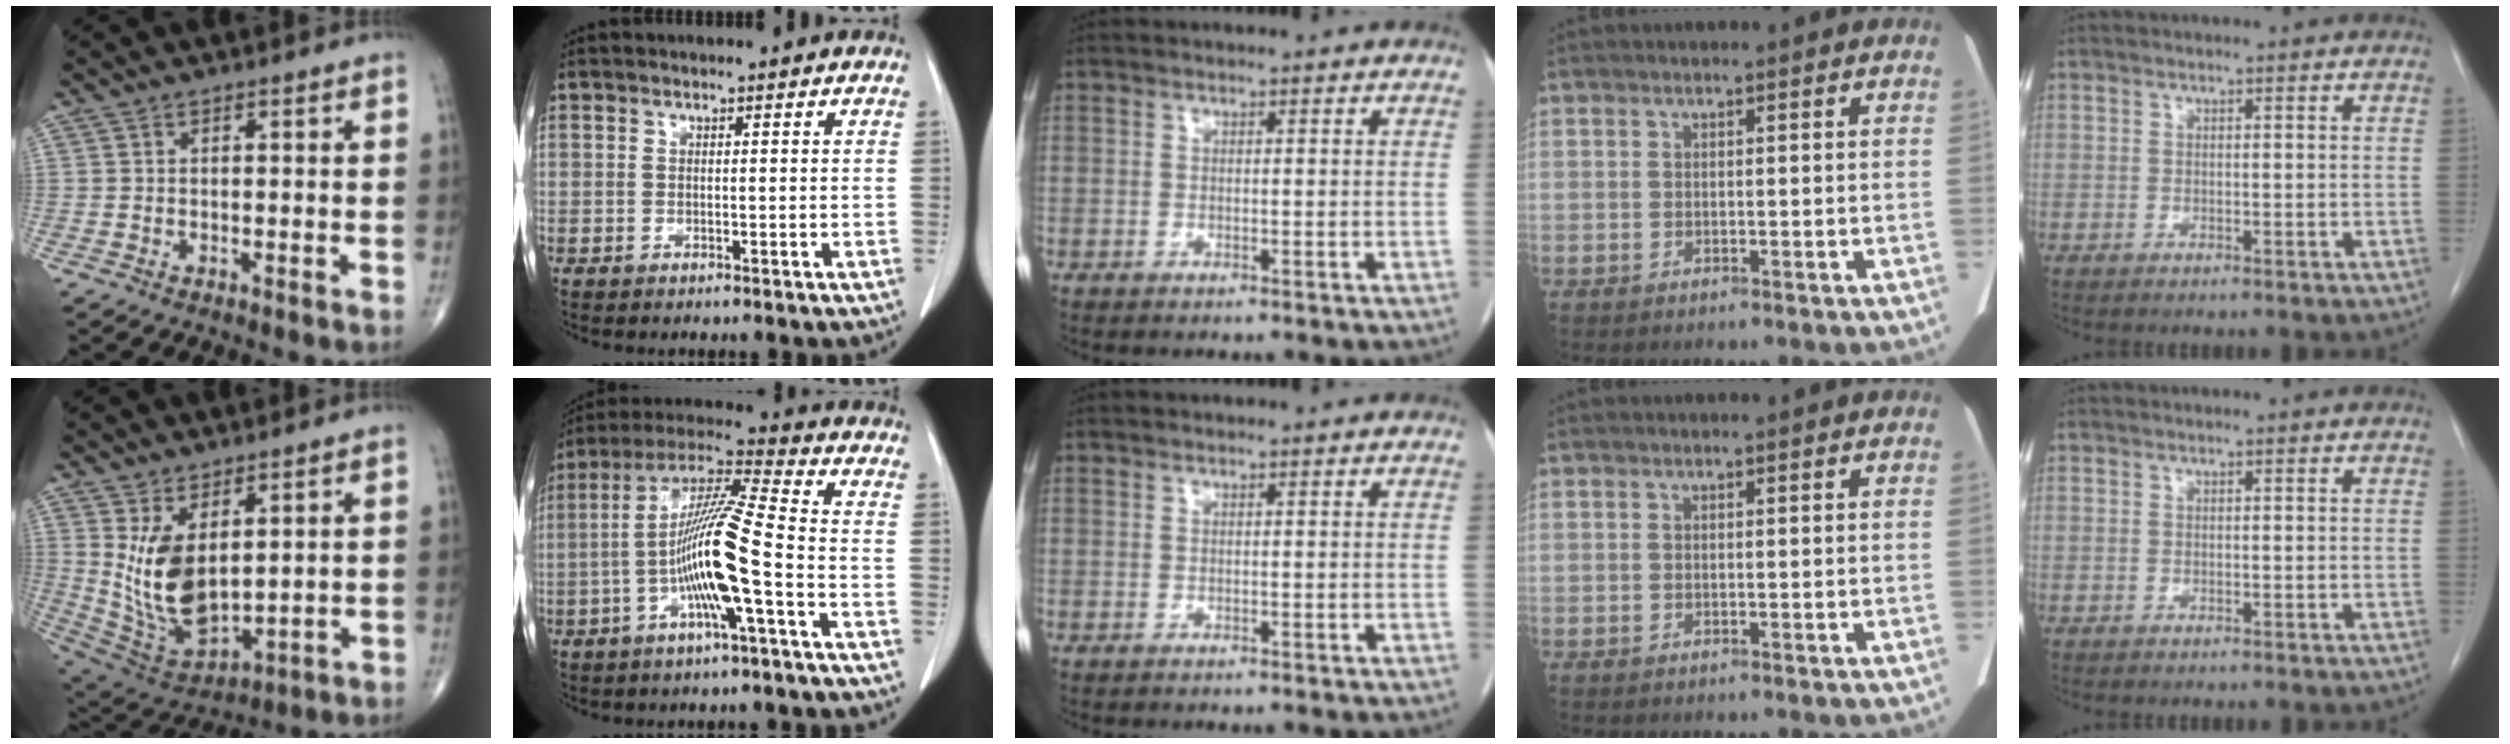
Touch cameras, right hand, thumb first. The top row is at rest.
{"thumb": {"total": 13.4, "force": [3.2, 7.2, 10.9], "torque": [-0.192, -0.024, 0.087]}, "index": {"total": 13.1, "force": [-3.6, -0.1, 12.6], "torque": [-0.245, 0.009, -0.075]}}